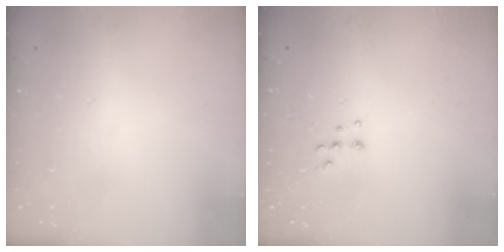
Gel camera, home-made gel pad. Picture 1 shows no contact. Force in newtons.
{"total": 5.5, "press": 5.4, "slide": 1.0}